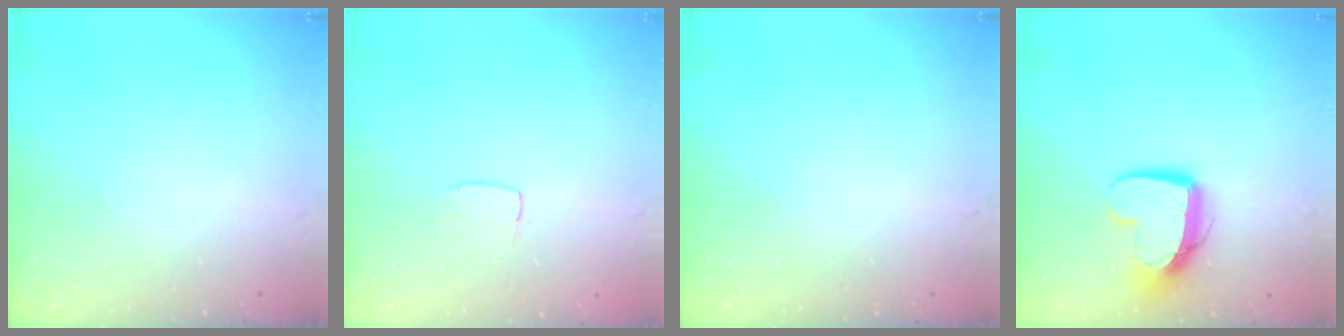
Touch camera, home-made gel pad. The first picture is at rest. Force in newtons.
{"total": 2.9, "press": 2.9, "slide": 0.2}
{"total": 0.0}
{"total": 12.9, "press": 12.8, "slide": 1.1}